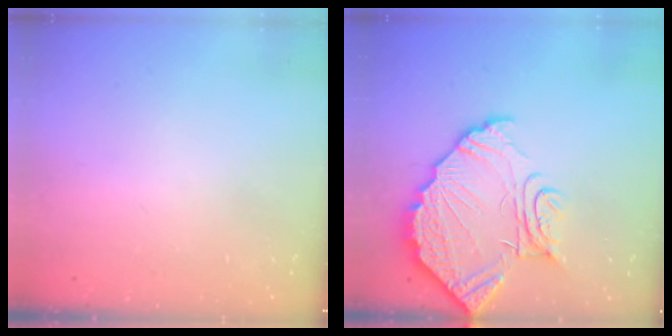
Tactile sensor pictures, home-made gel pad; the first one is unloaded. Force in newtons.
{"total": 14.6, "press": 14.6, "slide": 1.2}